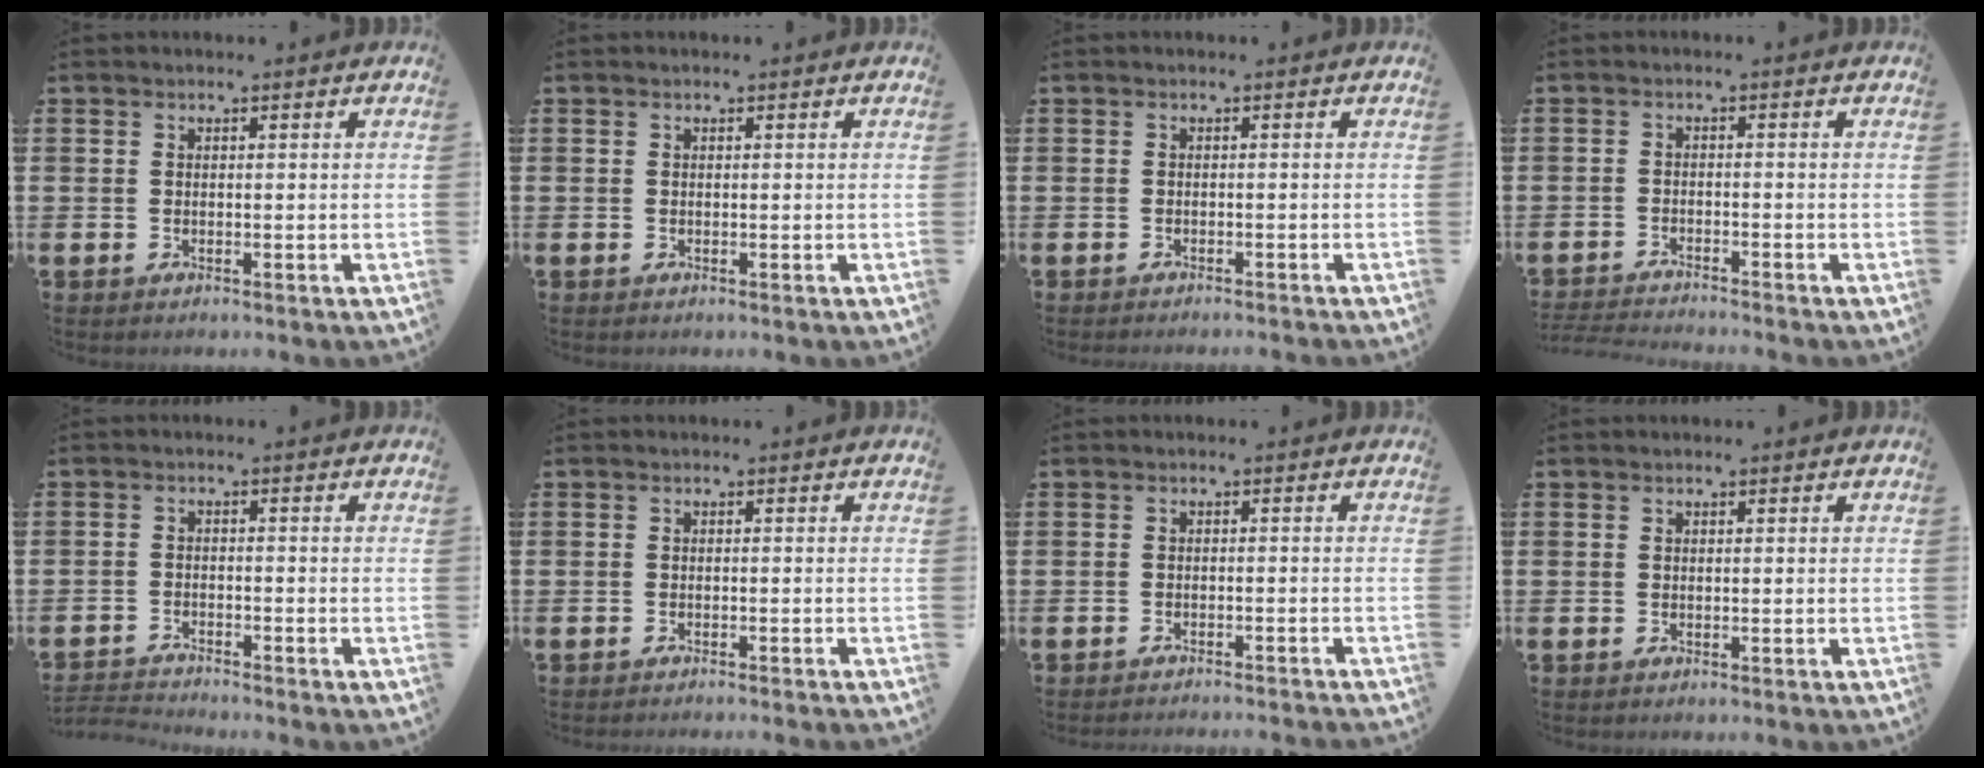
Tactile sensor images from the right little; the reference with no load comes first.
{"total": 0.0}
{"total": 0.5, "force": [-0.5, -0.1, -0.1], "torque": [0.002, 0.000, -0.011]}
{"total": 2.0, "force": [-2.0, -0.2, 0.2], "torque": [-0.003, 0.001, -0.041]}
{"total": 1.8, "force": [-1.8, -0.1, 0.0], "torque": [-0.004, 0.002, -0.039]}
{"total": 0.5, "force": [-0.5, -0.2, 0.0], "torque": [0.001, 0.000, -0.010]}
{"total": 1.0, "force": [-0.9, -0.2, -0.1], "torque": [0.002, 0.004, -0.020]}
{"total": 0.0}